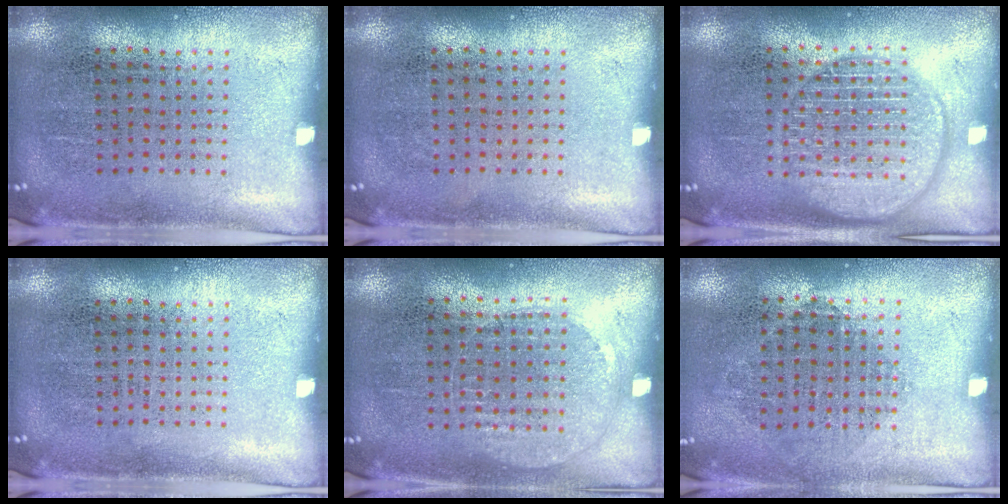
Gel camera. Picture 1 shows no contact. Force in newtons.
{"total": 0.0}
{"total": 3.0, "press": 3.0, "slide": 0.3}
{"total": 0.0}
{"total": 0.9, "press": 0.9, "slide": 0.3}
{"total": 0.8, "press": 0.8, "slide": 0.3}